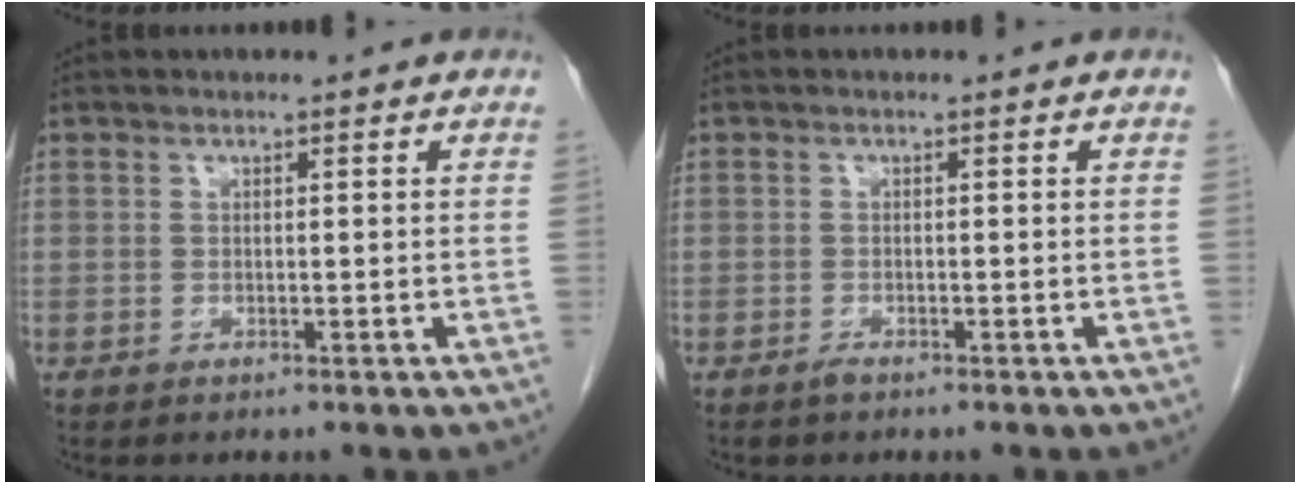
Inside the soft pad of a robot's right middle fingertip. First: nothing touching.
{"total": 0.8, "force": [-0.7, 0.2, 0.4], "torque": [-0.012, -0.002, -0.011]}